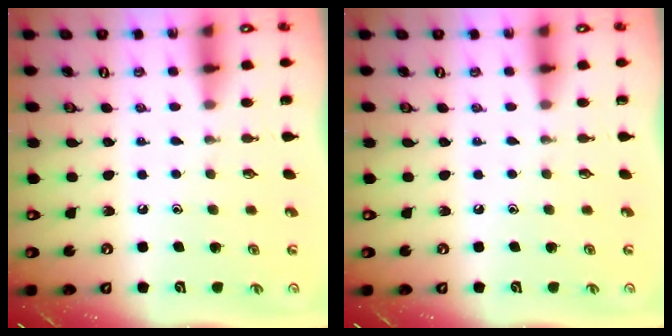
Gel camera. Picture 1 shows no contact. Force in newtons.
{"total": 0.0}